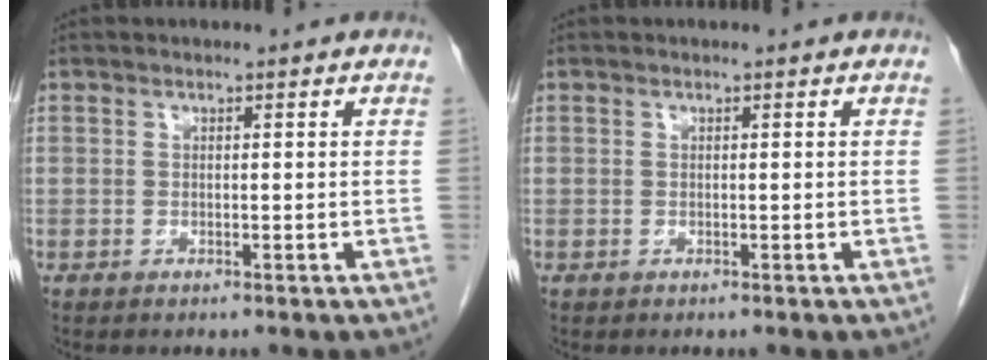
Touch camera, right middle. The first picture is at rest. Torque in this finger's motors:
{"motor_torque": [-0.08, -0.39, -0.03, 0.00]}